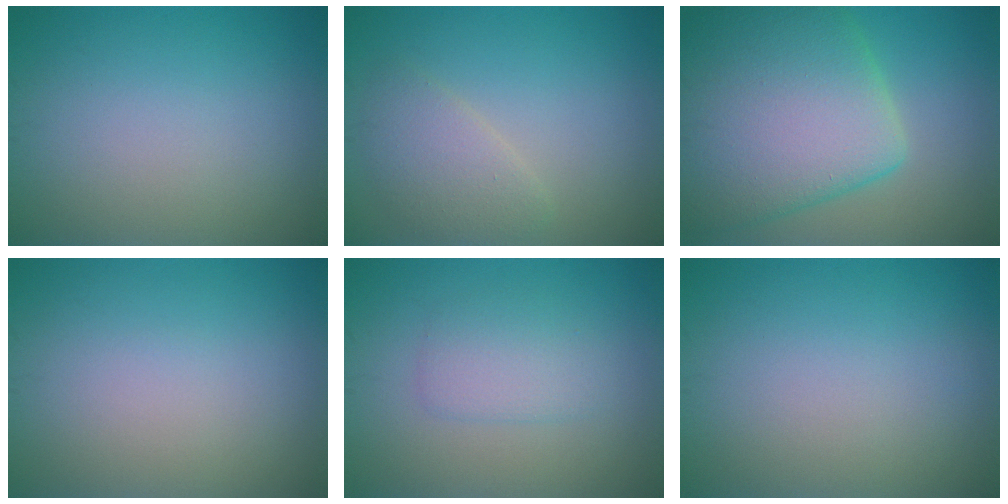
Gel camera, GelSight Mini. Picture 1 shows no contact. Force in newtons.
{"total": 2.7, "press": 2.7, "slide": 0.2}
{"total": 12.1, "press": 12.1, "slide": 0.6}
{"total": 0.0}
{"total": 2.3, "press": 2.3, "slide": 0.1}
{"total": 0.0}